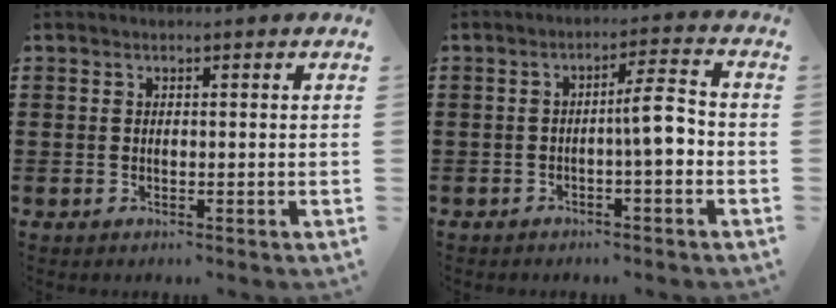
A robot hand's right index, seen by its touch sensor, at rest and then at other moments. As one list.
[{"total": 5.6, "force": [-1.0, 1.1, 5.4], "torque": [-0.088, 0.006, -0.023]}]